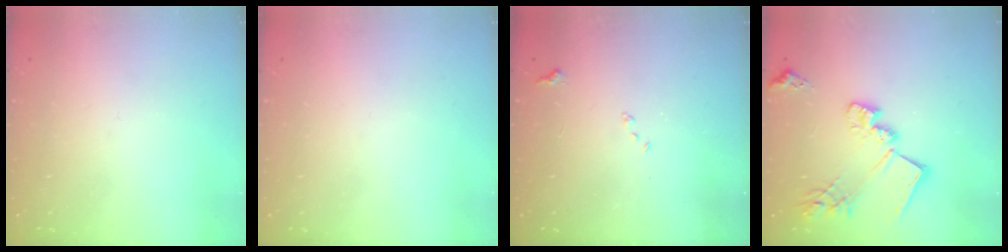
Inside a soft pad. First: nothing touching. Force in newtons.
{"total": 0.0}
{"total": 7.8, "press": 7.8, "slide": 1.0}
{"total": 19.7, "press": 19.6, "slide": 1.4}